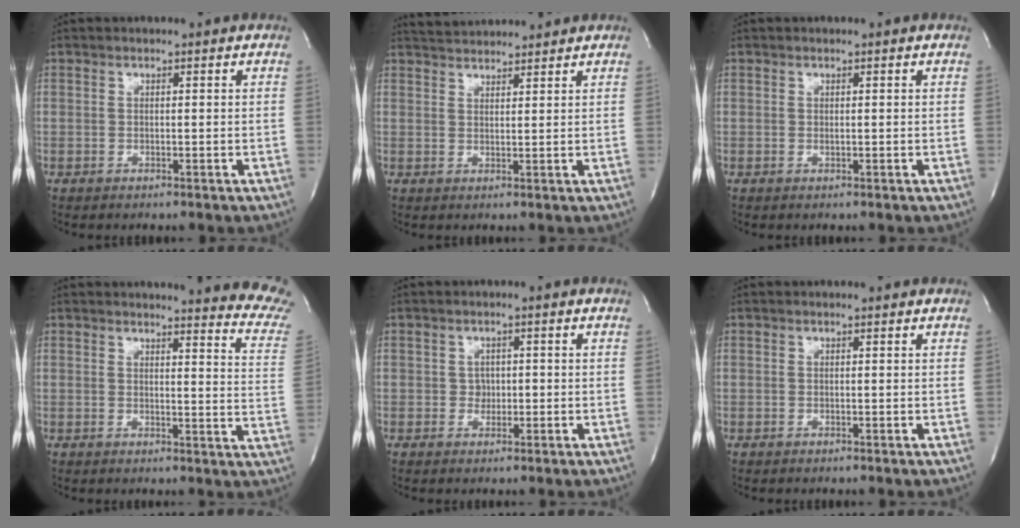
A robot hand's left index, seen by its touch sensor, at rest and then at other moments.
{"total": 5.2, "force": [5.1, 0.3, 0.8], "torque": [-0.022, 0.028, 0.085]}
{"total": 0.0}
{"total": 16.1, "force": [15.4, 1.0, 4.9], "torque": [-0.042, -0.114, 0.142]}
{"total": 1.7, "force": [-0.2, 1.5, 0.7], "torque": [-0.008, 0.005, 0.000]}
{"total": 0.0}